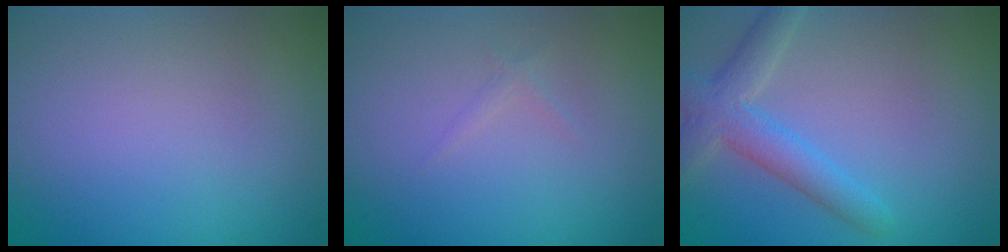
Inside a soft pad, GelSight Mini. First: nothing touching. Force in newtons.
{"total": 0.5, "press": 0.5, "slide": 0.0}
{"total": 4.1, "press": 4.1, "slide": 0.2}